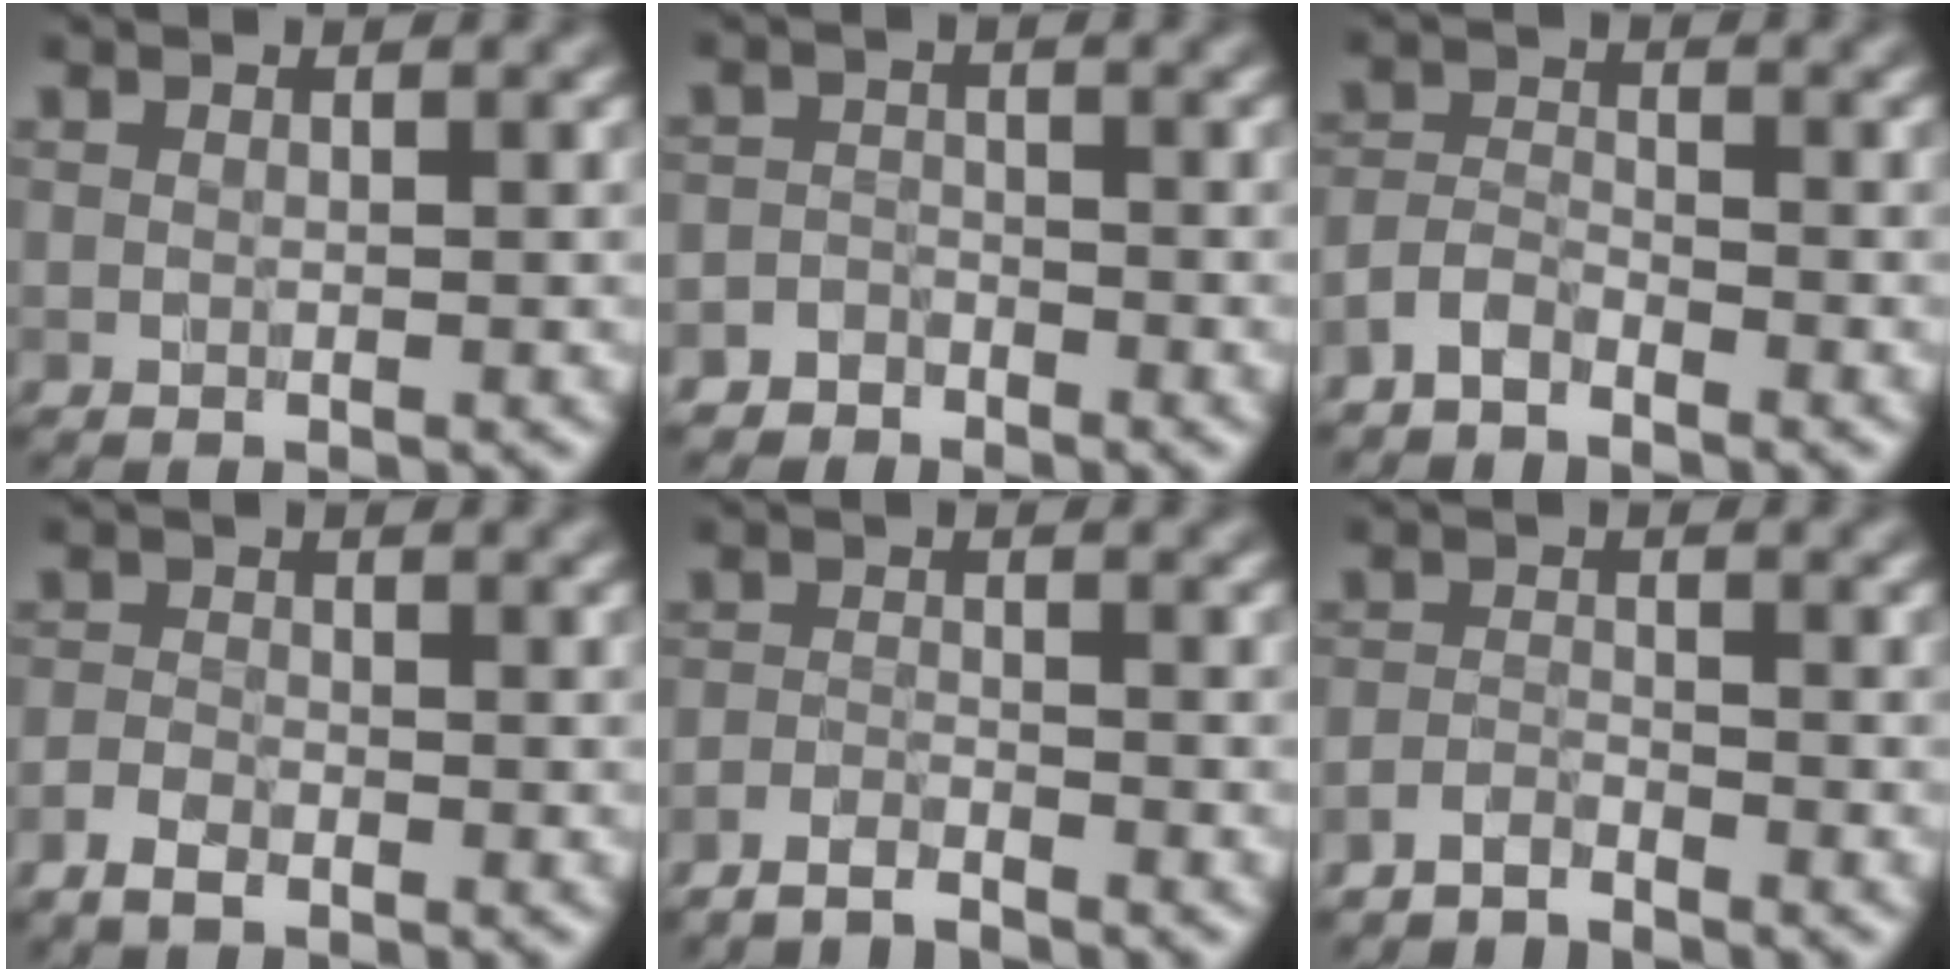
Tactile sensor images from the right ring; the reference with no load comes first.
{"total": 1.7, "force": [-1.4, 0.9, -0.4], "torque": [0.019, 0.007, -0.031]}
{"total": 2.0, "force": [-1.7, 0.6, 0.6], "torque": [-0.010, 0.008, -0.042]}
{"total": 1.9, "force": [-1.5, 0.9, 0.9], "torque": [-0.015, 0.000, -0.036]}
{"total": 2.1, "force": [-2.0, 0.1, 0.4], "torque": [-0.005, 0.000, -0.044]}
{"total": 1.8, "force": [-1.8, 0.2, 0.2], "torque": [-0.002, 0.003, -0.042]}